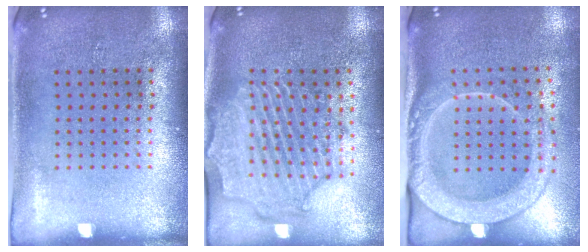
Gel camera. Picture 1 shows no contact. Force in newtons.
{"total": 2.3, "press": 2.2, "slide": 0.8}
{"total": 2.5, "press": 2.0, "slide": 1.5}